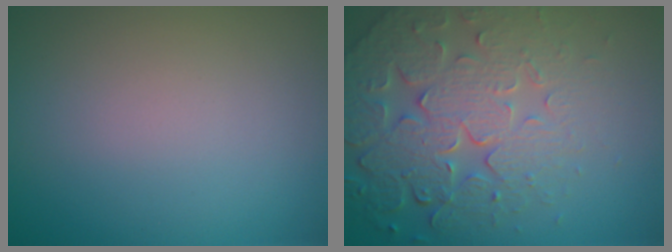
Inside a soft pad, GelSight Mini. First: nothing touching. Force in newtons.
{"total": 8.1, "press": 5.7, "slide": 5.7}